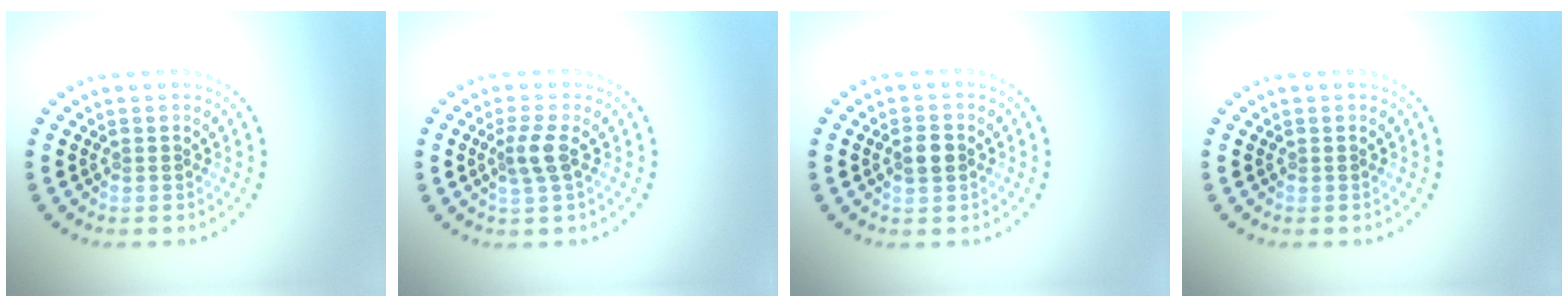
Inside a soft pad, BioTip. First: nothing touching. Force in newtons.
{"total": 2.1, "press": 1.7, "slide": 1.3}
{"total": 1.9, "press": 1.9, "slide": 0.1}
{"total": 0.0}